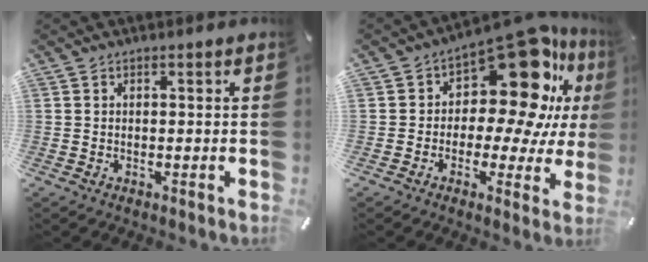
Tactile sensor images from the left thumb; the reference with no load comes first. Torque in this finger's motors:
{"motor_torque": [1.92, 1.46, 0.36, 0.05, 0.28]}